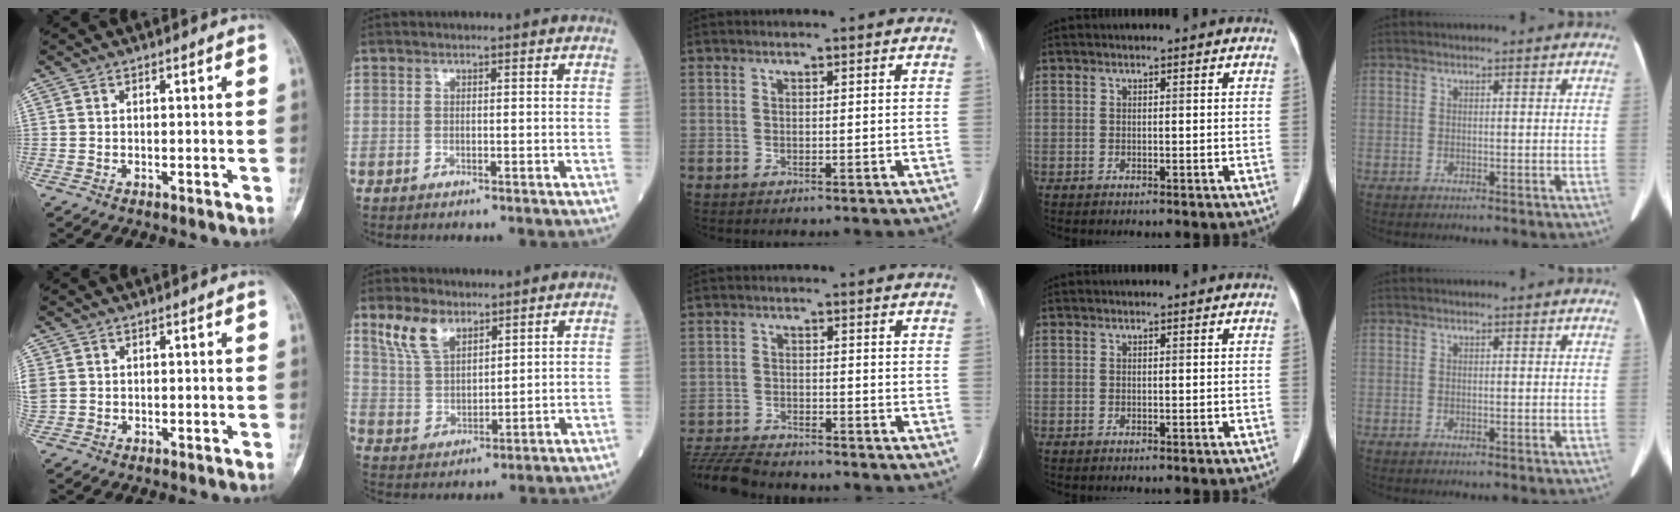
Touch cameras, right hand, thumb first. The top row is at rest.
{"thumb": {"total": 3.7, "force": [0.5, 3.2, 1.9], "torque": [-0.056, 0.011, 0.017]}, "index": {"total": 7.3, "force": [5.0, 3.5, 4.0], "torque": [-0.091, 0.012, 0.107]}, "middle": {"total": 10.0, "force": [-9.4, 1.2, 2.9], "torque": [-0.061, -0.007, -0.163]}}